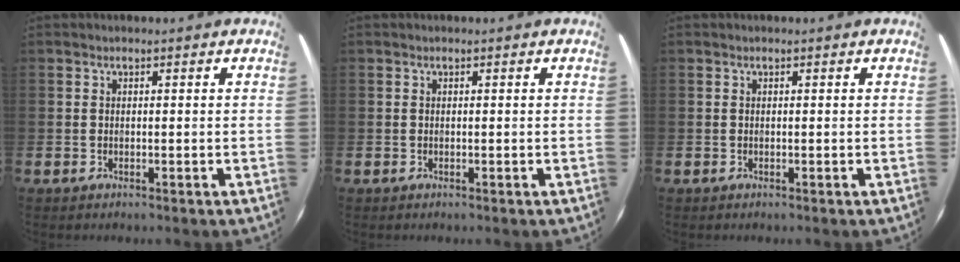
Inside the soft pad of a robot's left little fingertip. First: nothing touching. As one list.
[{"total": 0.0}, {"total": 0.0}]